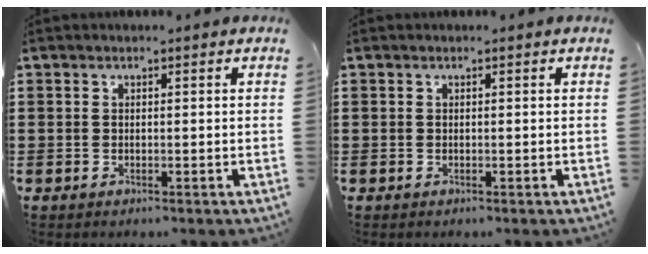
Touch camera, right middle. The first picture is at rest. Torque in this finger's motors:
{"motor_torque": [-2.14, 0.00, 0.00, 0.00]}